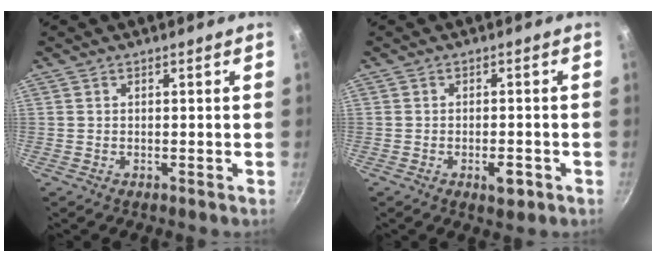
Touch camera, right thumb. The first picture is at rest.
{"total": 3.6, "force": [-1.6, 1.6, 2.8], "torque": [-0.034, 0.010, -0.020]}